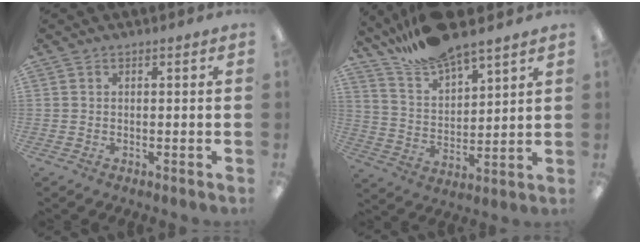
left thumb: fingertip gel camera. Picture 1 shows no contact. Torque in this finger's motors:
{"motor_torque": [0.30, 0.10, -0.11, -0.27, 0.05]}